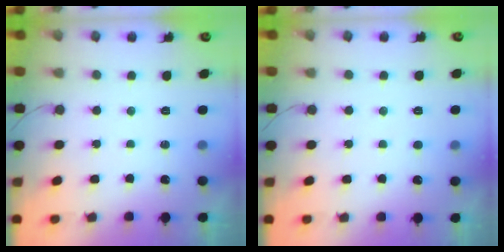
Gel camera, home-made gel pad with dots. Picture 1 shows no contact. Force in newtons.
{"total": 2.5, "press": 2.4, "slide": 0.3}